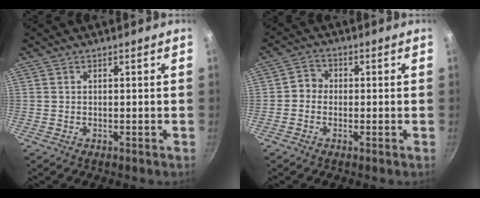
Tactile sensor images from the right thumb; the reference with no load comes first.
{"total": 3.1, "force": [-0.6, 2.8, 1.2], "torque": [-0.002, 0.011, -0.022]}